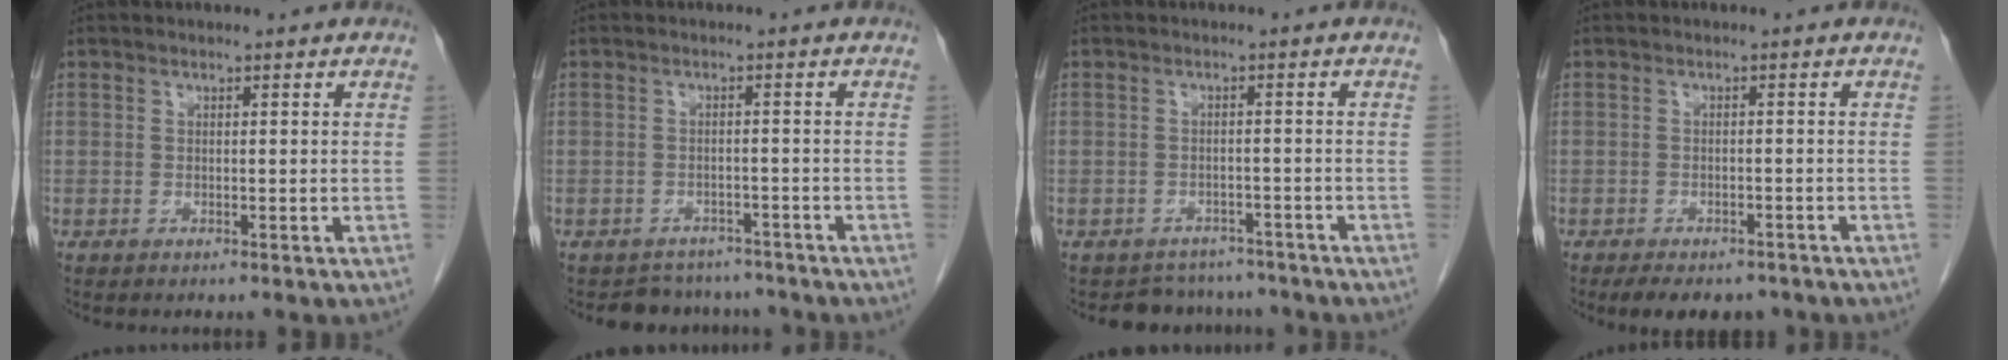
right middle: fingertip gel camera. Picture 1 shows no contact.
{"total": 4.9, "force": [-4.3, 2.1, -0.6], "torque": [0.009, 0.012, -0.057]}
{"total": 5.1, "force": [-4.6, 2.1, -0.8], "torque": [0.012, 0.014, -0.059]}
{"total": 8.2, "force": [-6.4, 3.7, 3.5], "torque": [-0.046, 0.000, -0.082]}